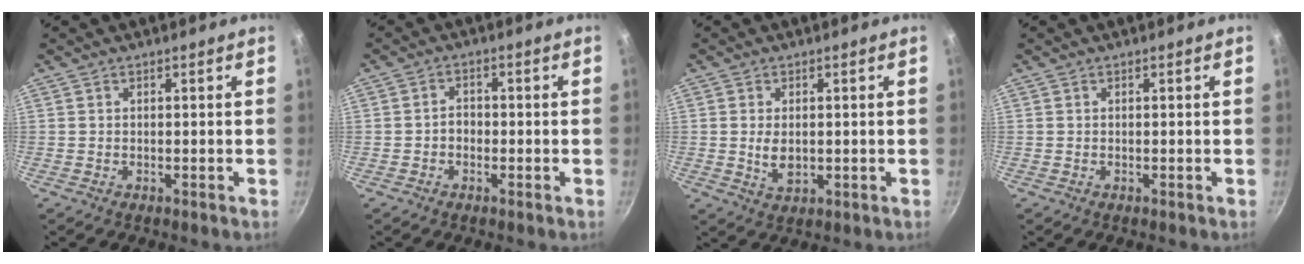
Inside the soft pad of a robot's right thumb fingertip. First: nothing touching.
{"total": 2.5, "force": [-0.7, 1.9, 1.5], "torque": [-0.011, 0.015, -0.013]}
{"total": 4.2, "force": [0.1, 2.6, 3.3], "torque": [-0.058, -0.008, 0.007]}
{"total": 0.0}